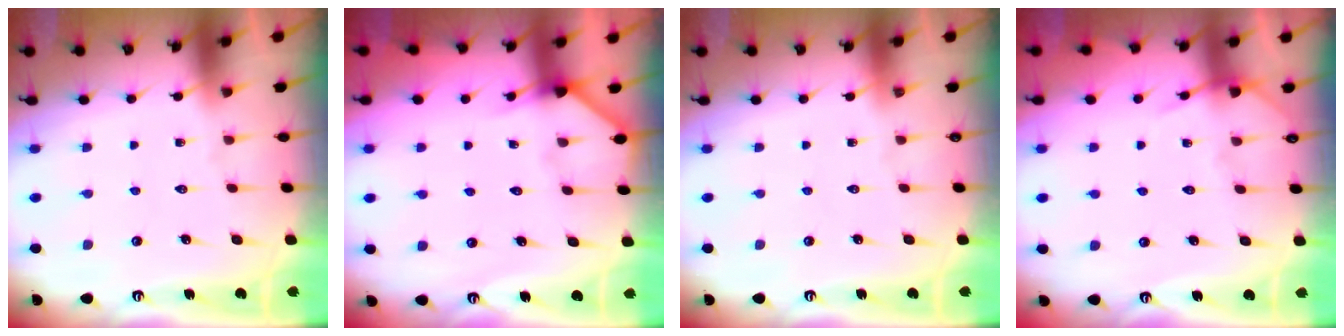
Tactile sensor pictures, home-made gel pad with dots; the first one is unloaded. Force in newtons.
{"total": 4.2, "press": 4.2, "slide": 0.3}
{"total": 0.0}
{"total": 5.3, "press": 5.3, "slide": 0.5}